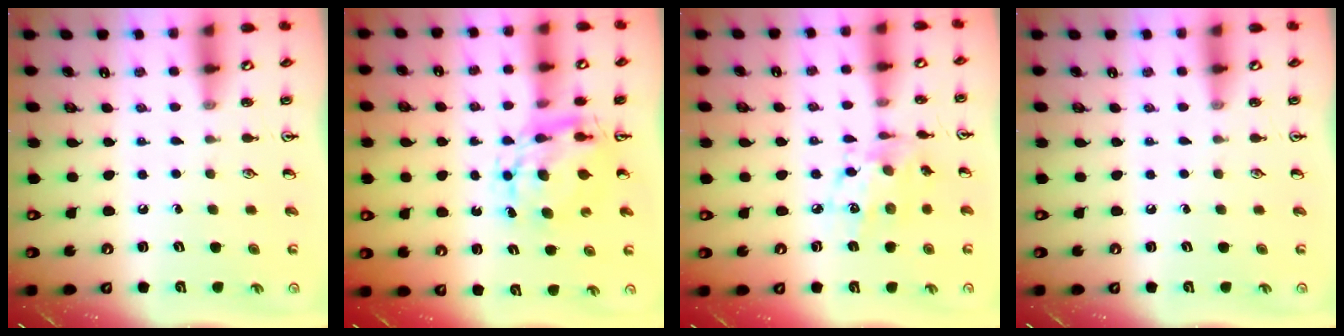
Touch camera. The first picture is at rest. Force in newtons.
{"total": 8.1, "press": 8.1, "slide": 0.6}
{"total": 10.4, "press": 10.3, "slide": 0.7}
{"total": 0.0}